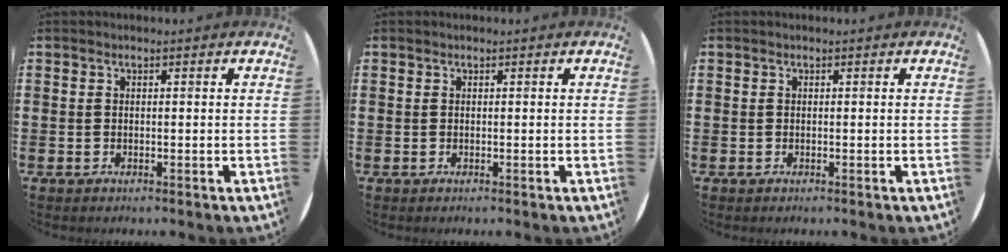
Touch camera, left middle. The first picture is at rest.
{"total": 0.0}
{"total": 0.0}